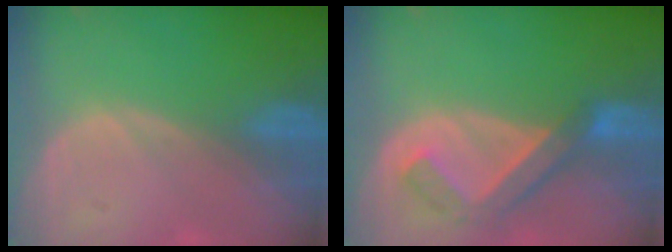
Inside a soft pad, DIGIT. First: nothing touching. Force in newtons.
{"total": 5.6, "press": 5.6, "slide": 0.3}